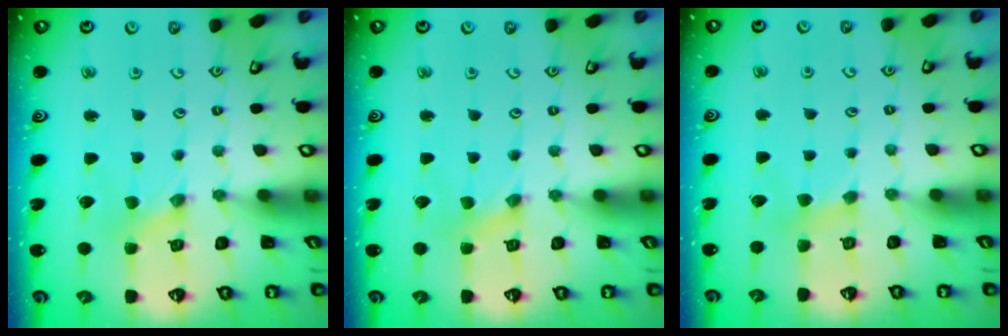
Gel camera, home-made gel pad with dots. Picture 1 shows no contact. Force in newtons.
{"total": 0.7, "press": 0.7, "slide": 0.1}
{"total": 3.1, "press": 3.1, "slide": 0.4}